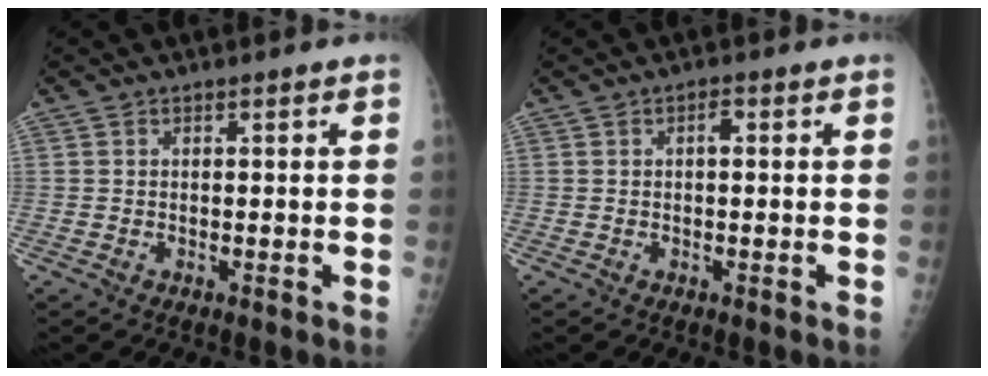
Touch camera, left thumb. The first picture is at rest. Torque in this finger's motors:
{"motor_torque": [0.27, -0.02, 0.04, -0.26, 0.06]}